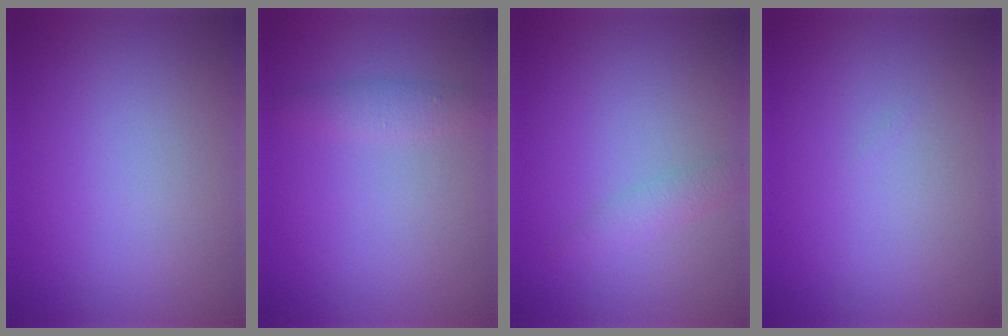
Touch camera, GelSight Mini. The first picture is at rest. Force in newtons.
{"total": 1.6, "press": 1.6, "slide": 0.0}
{"total": 1.4, "press": 1.4, "slide": 0.1}
{"total": 0.0}